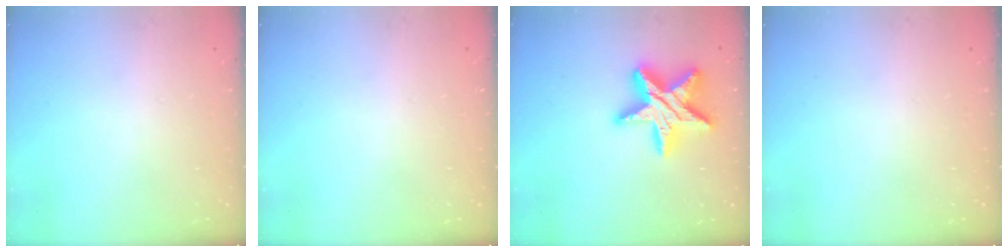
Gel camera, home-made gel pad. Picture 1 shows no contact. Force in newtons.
{"total": 0.0}
{"total": 19.6, "press": 19.5, "slide": 1.2}
{"total": 0.0}